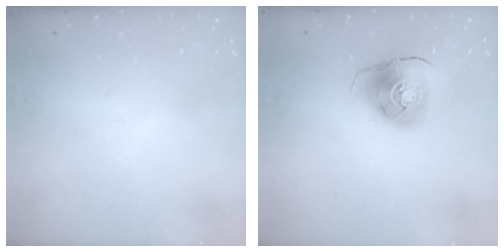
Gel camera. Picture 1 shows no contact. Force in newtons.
{"total": 9.7, "press": 9.6, "slide": 1.4}